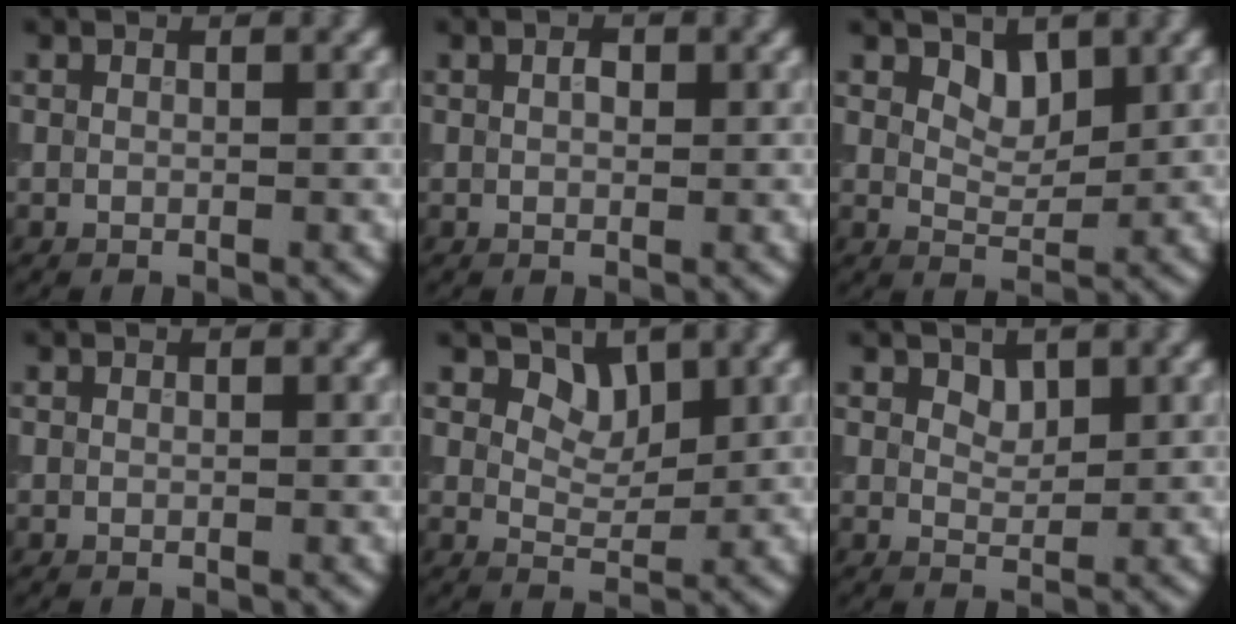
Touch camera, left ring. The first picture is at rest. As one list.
[{"total": 1.1, "force": [0.3, 0.6, 0.8], "torque": [-0.014, 0.002, 0.005]}, {"total": 2.2, "force": [1.5, 1.2, 1.2], "torque": [-0.020, -0.008, 0.023]}, {"total": 0.0}, {"total": 2.7, "force": [1.9, 1.6, 1.2], "torque": [-0.024, -0.020, 0.035]}, {"total": 1.3, "force": [0.9, 0.7, 0.6], "torque": [-0.010, -0.004, 0.017]}]